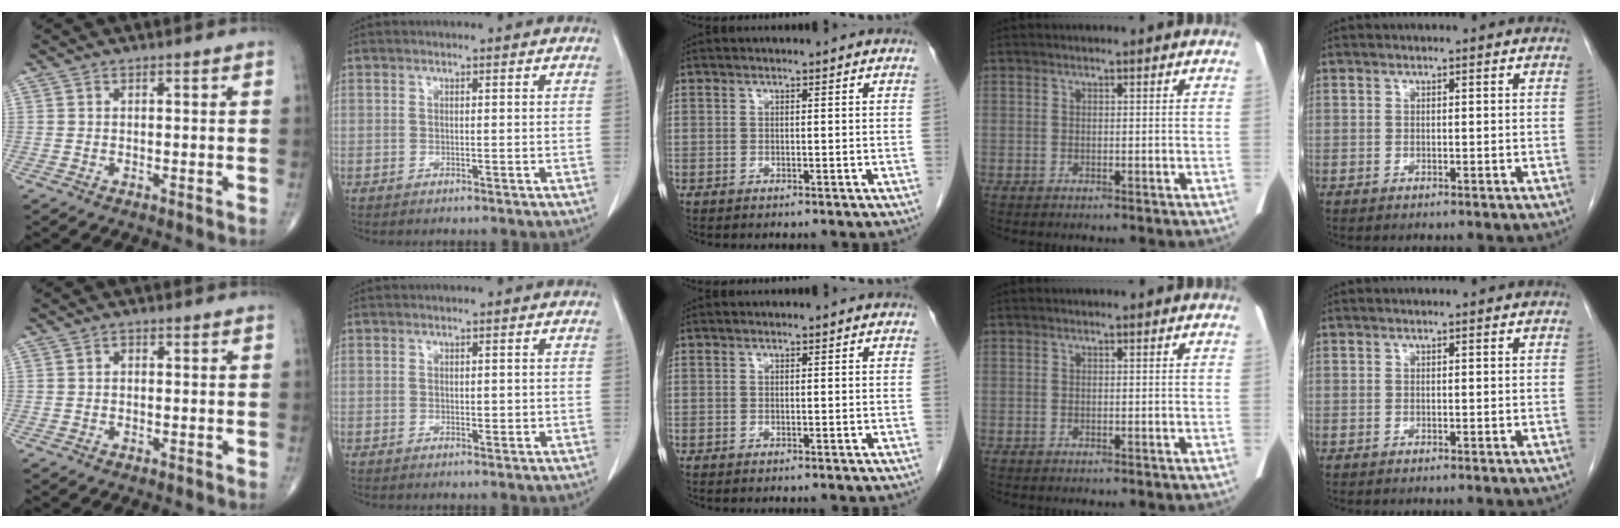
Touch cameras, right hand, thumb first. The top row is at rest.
{"thumb": {"total": 1.0, "force": [0.1, 0.7, 0.7], "torque": [-0.010, 0.006, 0.000]}, "index": {"total": 1.3, "force": [0.0, 0.7, 1.0], "torque": [-0.012, -0.001, 0.002]}}